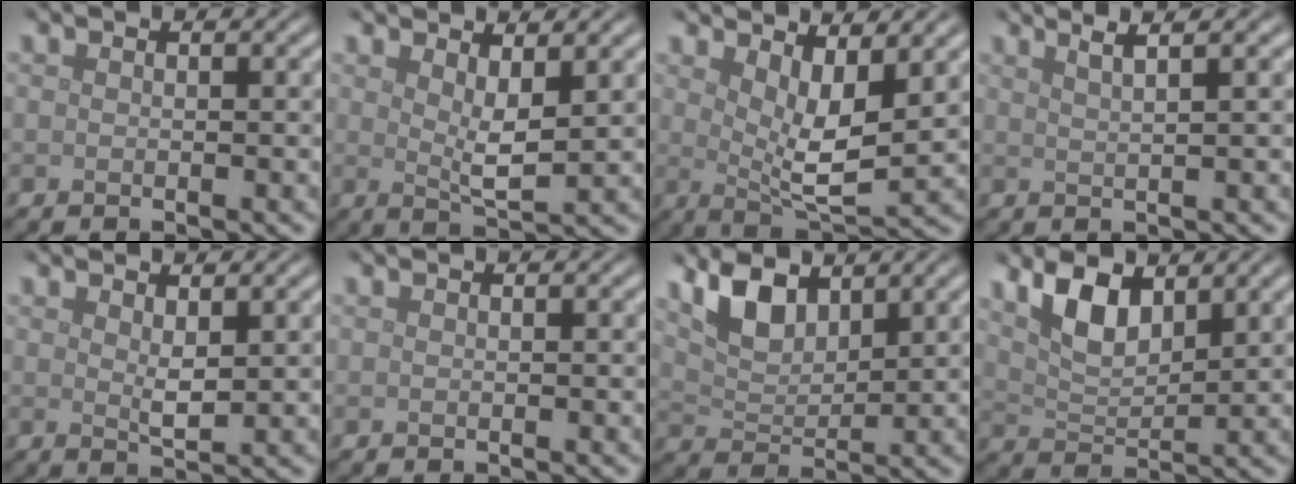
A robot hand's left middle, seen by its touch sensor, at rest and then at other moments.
{"total": 2.9, "force": [1.5, 0.7, 2.4], "torque": [-0.042, -0.012, 0.027]}
{"total": 5.1, "force": [2.2, 1.6, 4.3], "torque": [-0.077, -0.017, 0.042]}
{"total": 3.8, "force": [2.5, 1.2, 2.6], "torque": [-0.013, 0.022, 0.005]}
{"total": 1.6, "force": [0.9, 0.4, 1.2], "torque": [-0.025, -0.005, 0.018]}
{"total": 0.0}
{"total": 4.5, "force": [3.1, 2.0, 2.6], "torque": [-0.059, -0.001, 0.061]}
{"total": 4.8, "force": [2.8, 2.1, 3.3], "torque": [-0.072, 0.000, 0.053]}